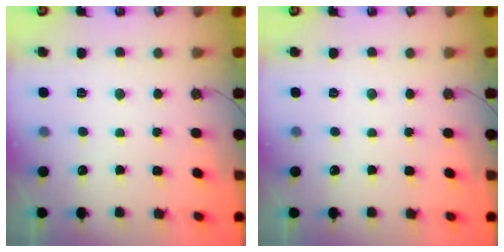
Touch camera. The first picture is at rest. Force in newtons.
{"total": 0.0}